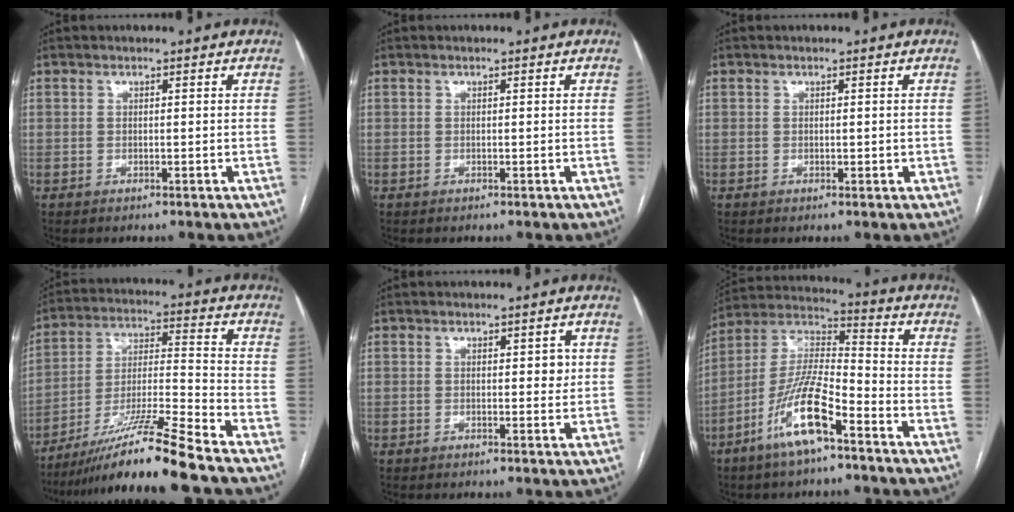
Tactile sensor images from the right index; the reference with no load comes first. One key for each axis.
{"total": 0.0}
{"total": 0.9, "fx": 0.1, "fy": 0.6, "fz": 0.6, "tx": -0.008, "ty": 0.002, "tz": 0.003}
{"total": 16.0, "fx": -12.8, "fy": -2.0, "fz": 9.4, "tx": -0.179, "ty": -0.012, "tz": -0.229}
{"total": 2.3, "fx": 0.5, "fy": 1.1, "fz": 1.9, "tx": -0.019, "ty": 0.002, "tz": 0.006}
{"total": 13.1, "fx": -7.2, "fy": 2.7, "fz": 10.6, "tx": -0.217, "ty": -0.004, "tz": -0.137}